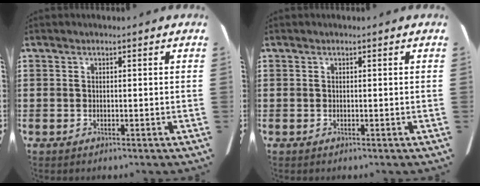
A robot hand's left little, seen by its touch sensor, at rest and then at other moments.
{"total": 0.0}